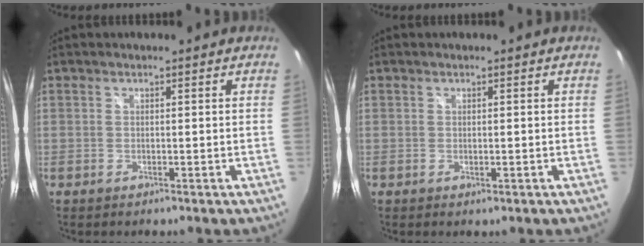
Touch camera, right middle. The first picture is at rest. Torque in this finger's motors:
{"motor_torque": [-0.14, 0.06, 0.00, -0.01]}